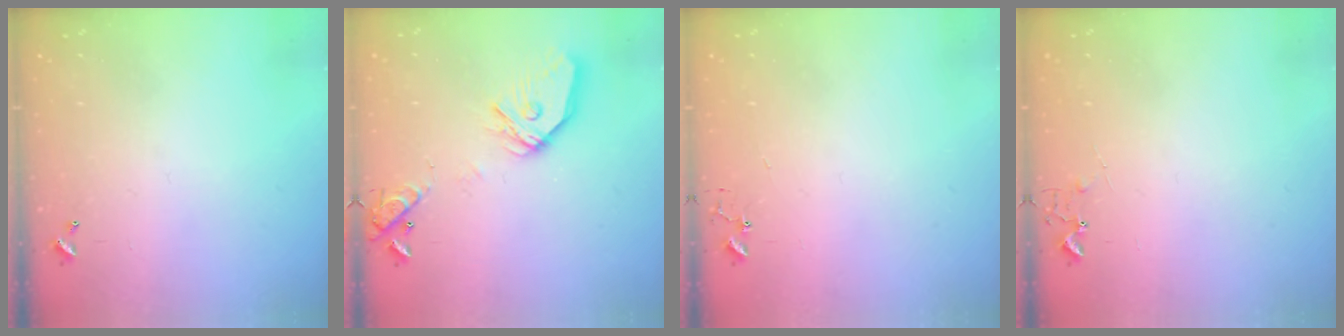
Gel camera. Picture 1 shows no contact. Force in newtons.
{"total": 15.8, "press": 15.6, "slide": 2.1}
{"total": 3.1, "press": 3.1, "slide": 0.3}
{"total": 5.4, "press": 5.4, "slide": 0.7}